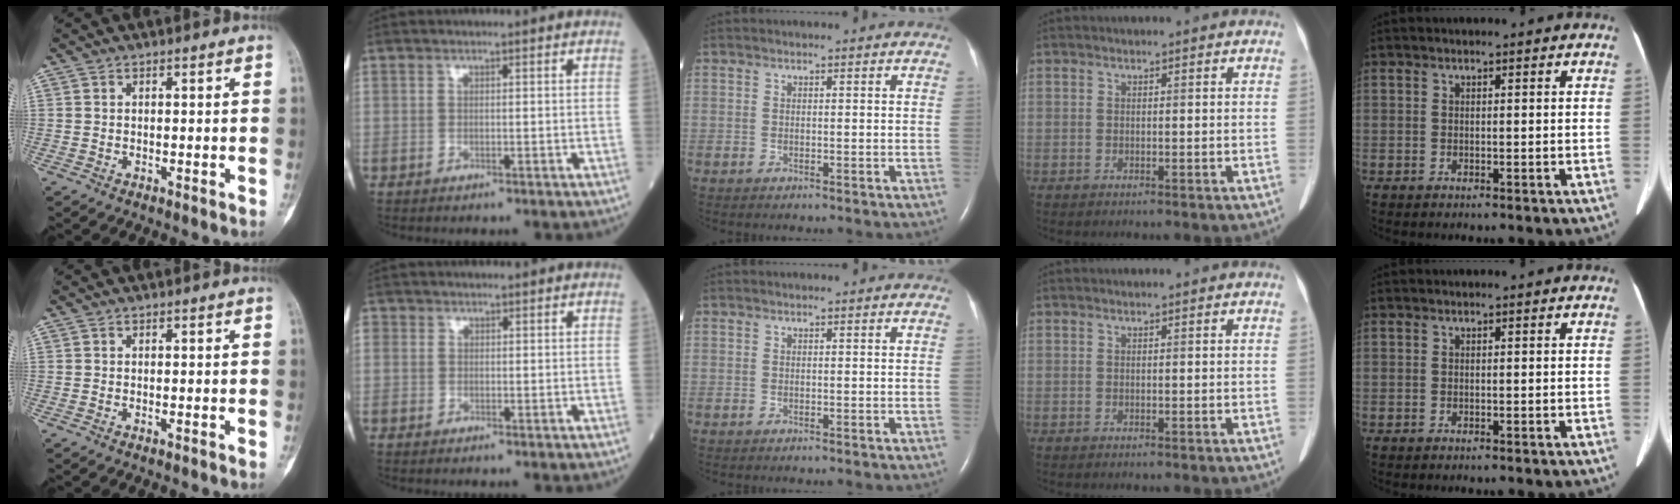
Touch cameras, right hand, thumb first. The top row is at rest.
{"index": {"total": 1.1, "force": [-0.1, 1.1, 0.3], "torque": [-0.003, 0.002, -0.006]}}